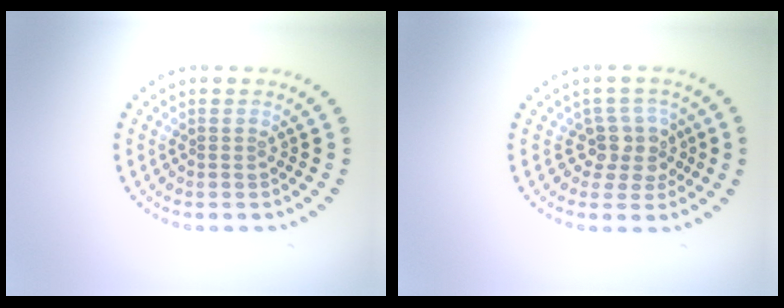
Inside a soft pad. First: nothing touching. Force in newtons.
{"total": 3.0, "press": 2.4, "slide": 1.8}